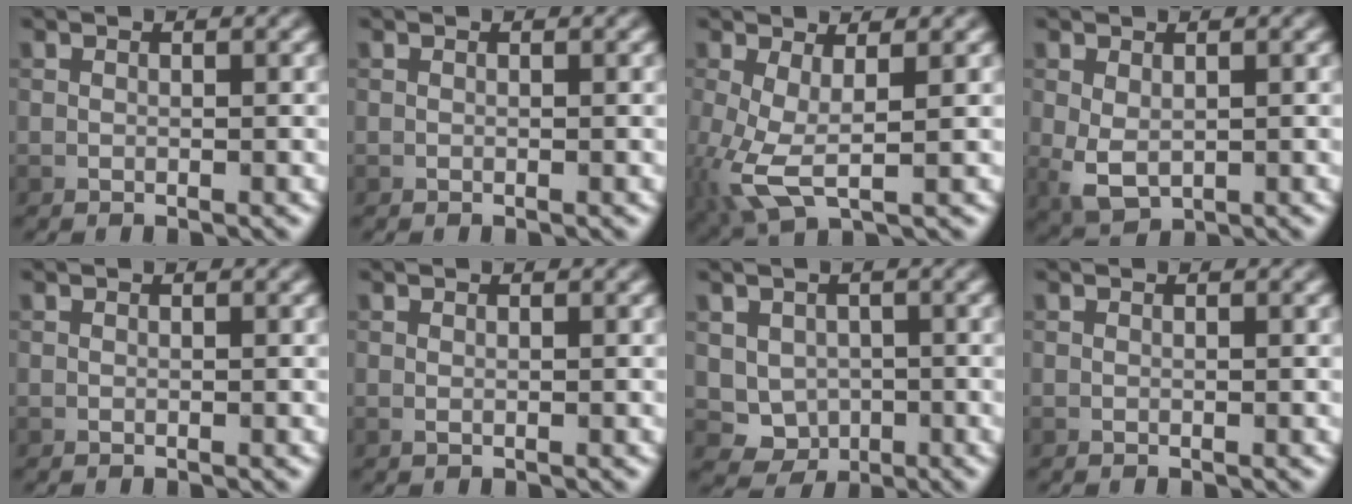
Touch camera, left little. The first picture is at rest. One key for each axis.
{"total": 0.0}
{"total": 4.7, "fx": -0.5, "fy": 1.6, "fz": 4.4, "tx": -0.116, "ty": -0.011, "tz": -0.010}
{"total": 3.1, "fx": 0.0, "fy": 2.0, "fz": 2.4, "tx": -0.061, "ty": -0.008, "tz": 0.008}
{"total": 0.0}
{"total": 0.0}
{"total": 3.9, "fx": -0.3, "fy": 3.5, "fz": 1.8, "tx": -0.026, "ty": -0.010, "tz": -0.002}
{"total": 0.0}